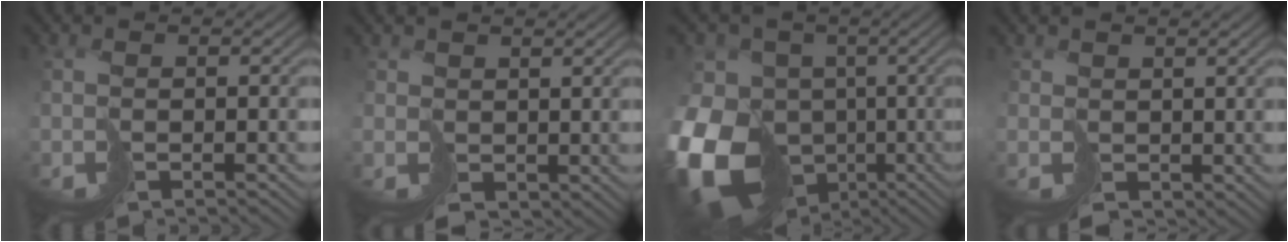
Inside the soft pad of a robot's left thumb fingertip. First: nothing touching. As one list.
[{"total": 1.7, "force": [0.9, 1.4, 0.2], "torque": [-0.010, -0.003, 0.022]}, {"total": 20.9, "force": [-5.9, 17.1, 10.5], "torque": [-0.247, -0.037, -0.114]}, {"total": 1.4, "force": [0.7, 1.2, 0.1], "torque": [-0.006, -0.001, 0.017]}]